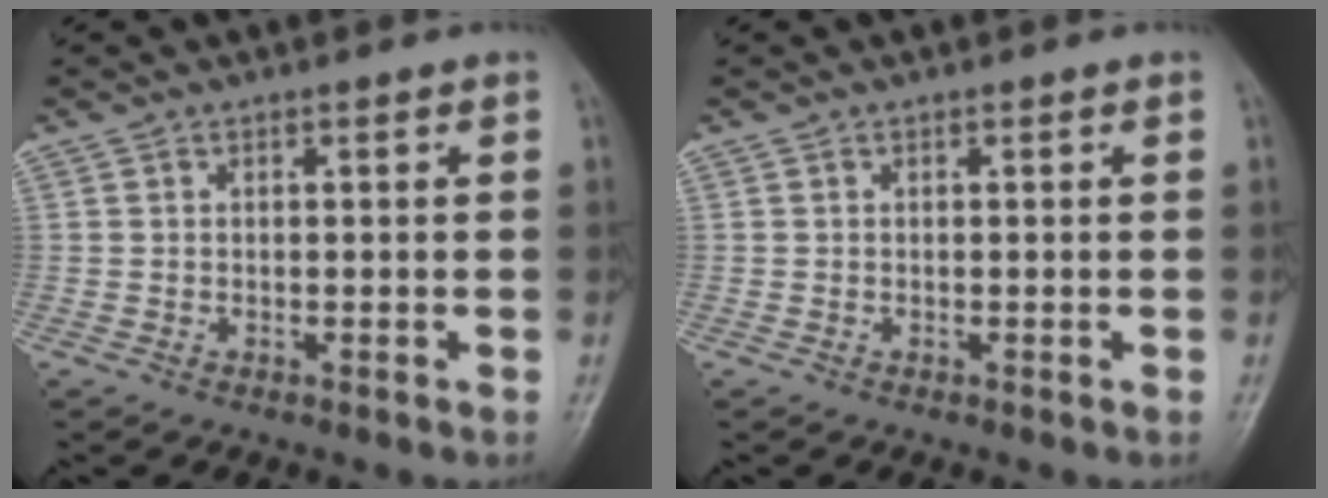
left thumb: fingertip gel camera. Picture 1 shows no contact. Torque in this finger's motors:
{"motor_torque": [0.00, 0.00, -0.01, -0.01, 0.00]}